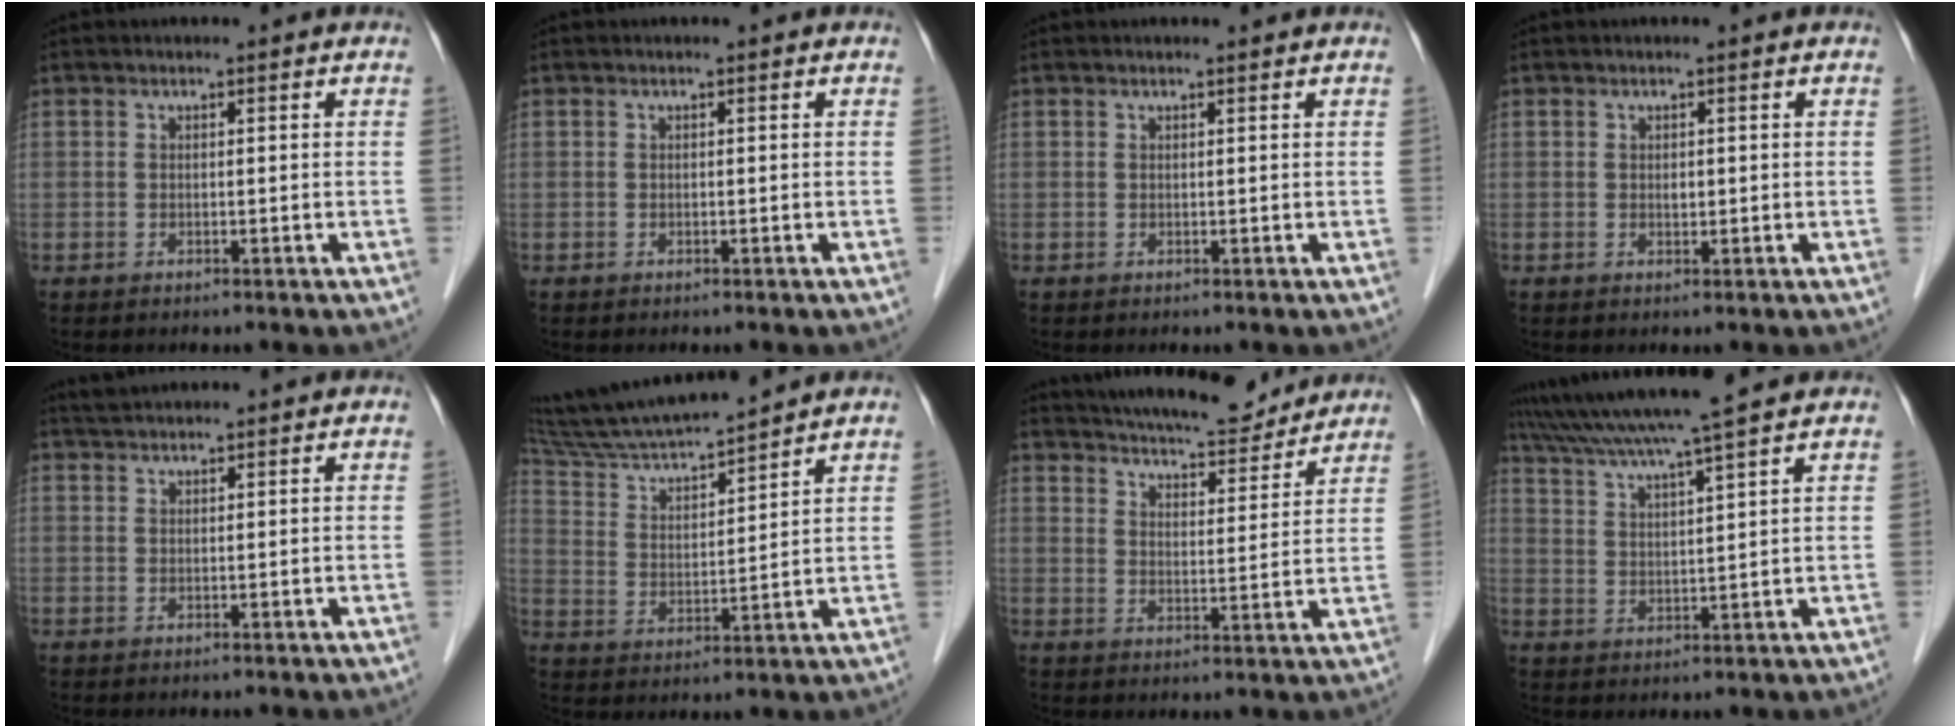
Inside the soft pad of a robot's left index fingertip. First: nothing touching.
{"total": 0.0}
{"total": 0.8, "force": [0.8, -0.1, 0.2], "torque": [-0.008, 0.002, 0.012]}
{"total": 0.8, "force": [0.1, 0.5, 0.6], "torque": [-0.009, -0.001, 0.002]}
{"total": 2.6, "force": [2.5, 0.1, 0.7], "torque": [-0.009, 0.020, 0.045]}
{"total": 14.2, "force": [13.1, -0.1, 5.4], "torque": [-0.107, 0.010, 0.239]}
{"total": 13.3, "force": [12.4, 2.4, 4.0], "torque": [-0.058, 0.000, 0.174]}
{"total": 12.5, "force": [10.6, -1.6, 6.4], "torque": [-0.116, 0.018, 0.169]}